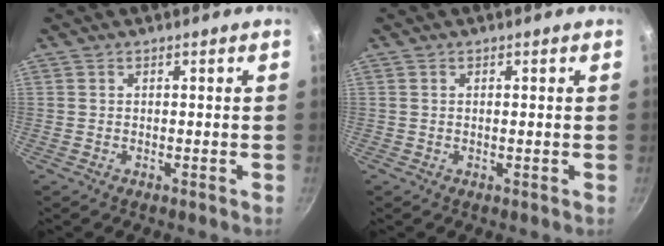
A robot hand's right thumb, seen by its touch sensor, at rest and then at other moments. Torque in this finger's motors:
{"motor_torque": [-0.10, -0.23, -0.54, 0.13, 0.02]}